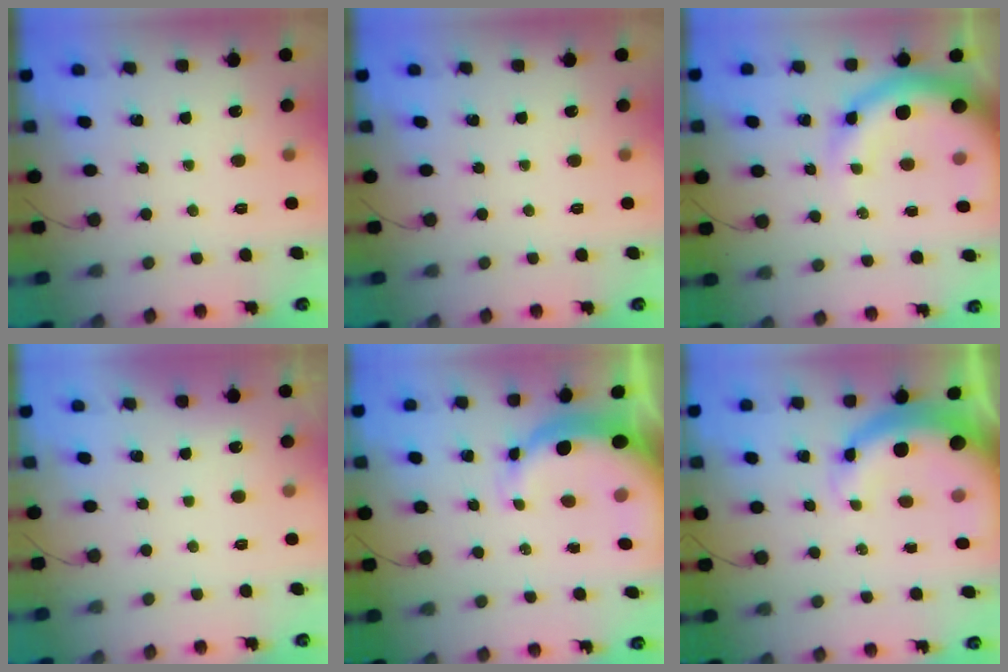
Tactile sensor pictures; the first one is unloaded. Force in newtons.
{"total": 0.0}
{"total": 10.0, "press": 9.5, "slide": 3.0}
{"total": 3.0, "press": 3.0, "slide": 0.1}
{"total": 9.6, "press": 9.3, "slide": 2.5}
{"total": 9.8, "press": 9.5, "slide": 2.5}